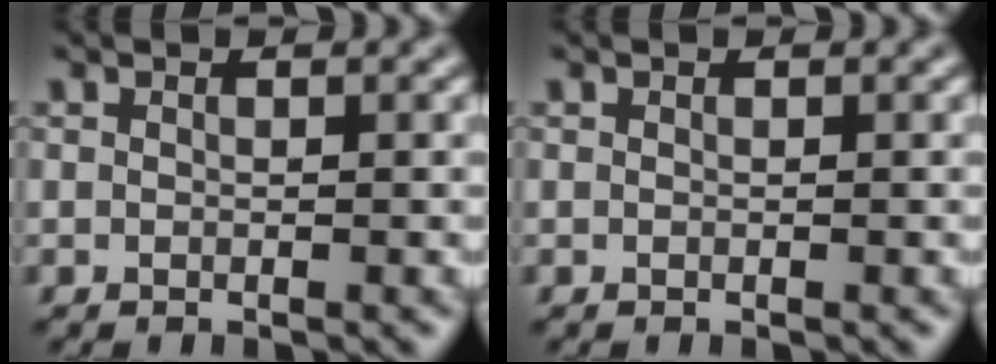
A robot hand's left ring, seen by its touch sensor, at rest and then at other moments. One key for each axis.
{"total": 0.0}